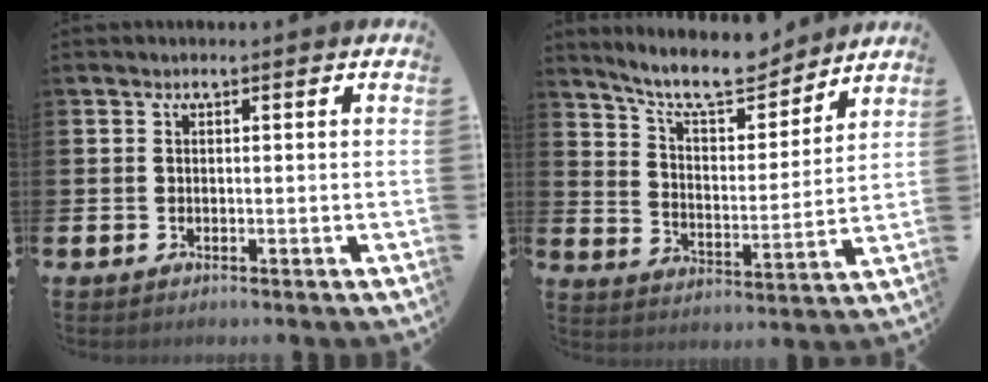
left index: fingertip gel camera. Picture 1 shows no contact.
{"total": 10.1, "force": [9.2, 2.1, 3.7], "torque": [-0.092, -0.059, 0.162]}